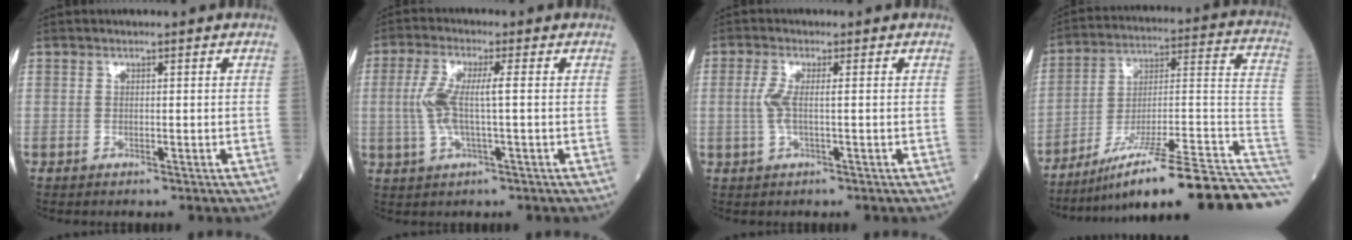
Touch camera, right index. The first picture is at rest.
{"total": 6.5, "force": [0.1, 1.0, 6.4], "torque": [-0.149, 0.010, 0.000]}
{"total": 3.2, "force": [0.1, 0.5, 3.1], "torque": [-0.076, 0.001, -0.001]}
{"total": 25.7, "force": [-18.5, 1.3, 17.7], "torque": [-0.171, 0.026, -0.285]}